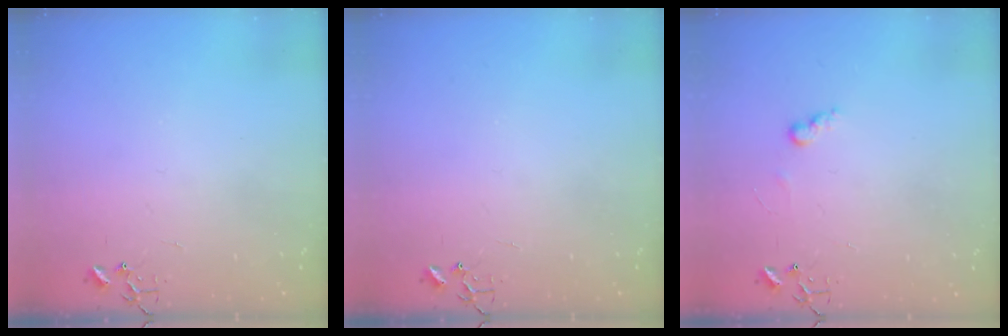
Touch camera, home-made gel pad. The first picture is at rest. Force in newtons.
{"total": 0.0}
{"total": 6.1, "press": 6.1, "slide": 0.3}